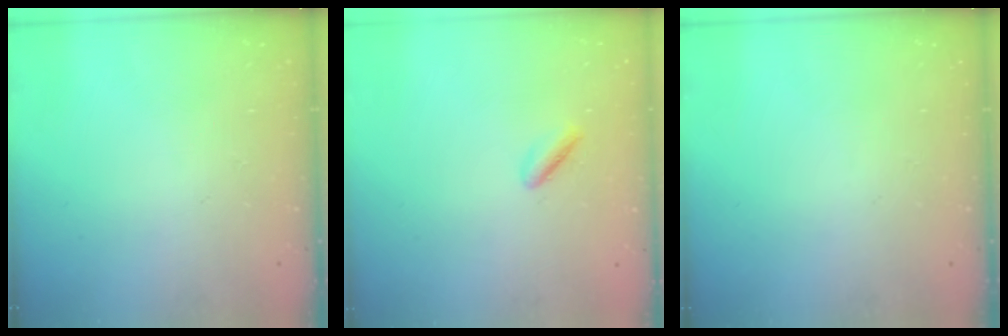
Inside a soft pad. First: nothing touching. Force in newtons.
{"total": 1.6, "press": 1.5, "slide": 0.4}
{"total": 0.0}